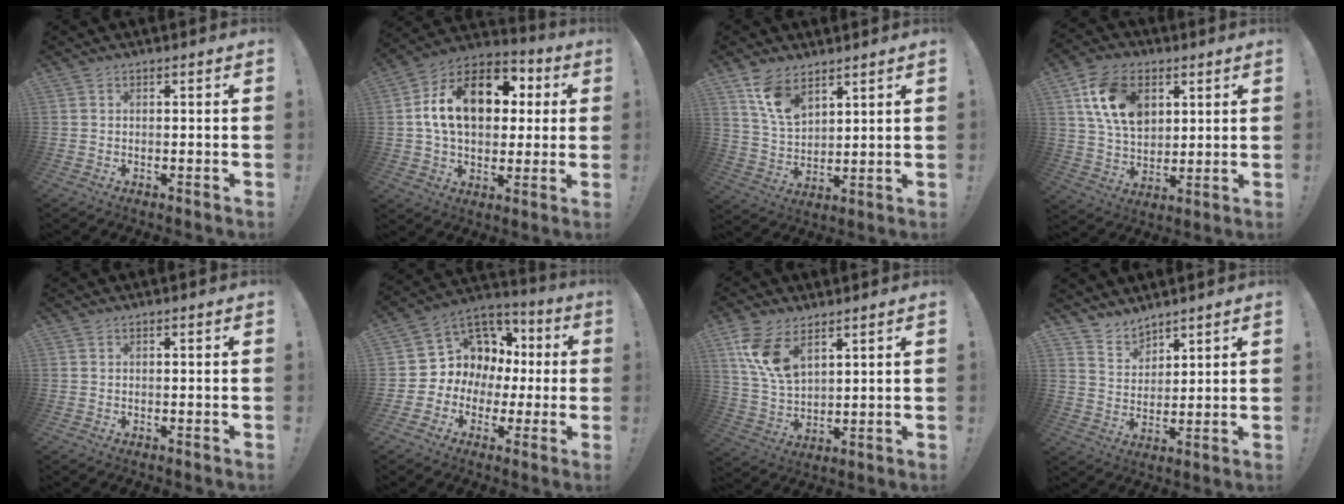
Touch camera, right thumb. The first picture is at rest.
{"total": 19.5, "force": [4.4, 13.1, 13.8], "torque": [-0.214, 0.003, 0.080]}
{"total": 10.5, "force": [7.1, 5.6, 5.2], "torque": [-0.104, -0.033, 0.141]}
{"total": 15.9, "force": [6.2, 10.9, 9.7], "torque": [-0.169, -0.009, 0.125]}
{"total": 0.0}
{"total": 9.6, "force": [0.9, 9.1, 2.7], "torque": [-0.034, -0.014, 0.038]}
{"total": 11.8, "force": [6.8, 6.4, 7.2], "torque": [-0.148, -0.028, 0.131]}
{"total": 6.6, "force": [5.9, 3.0, 0.5], "torque": [-0.016, -0.049, 0.114]}